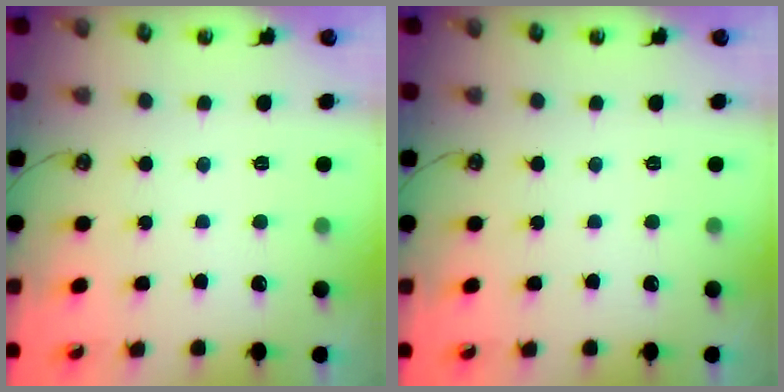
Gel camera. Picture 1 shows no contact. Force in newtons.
{"total": 0.0}